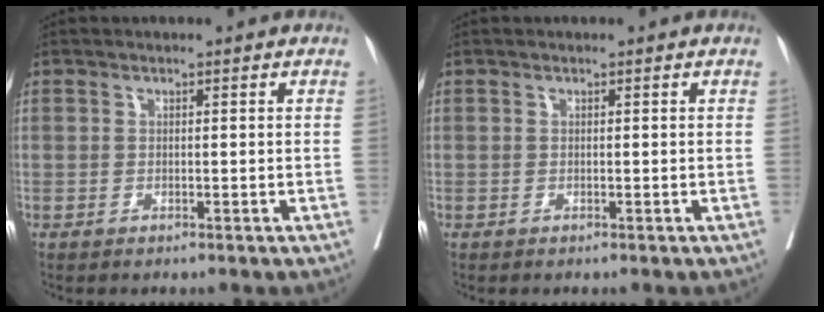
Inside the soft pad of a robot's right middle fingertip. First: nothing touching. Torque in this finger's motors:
{"motor_torque": [0.00, 0.00, 0.00, 0.00]}